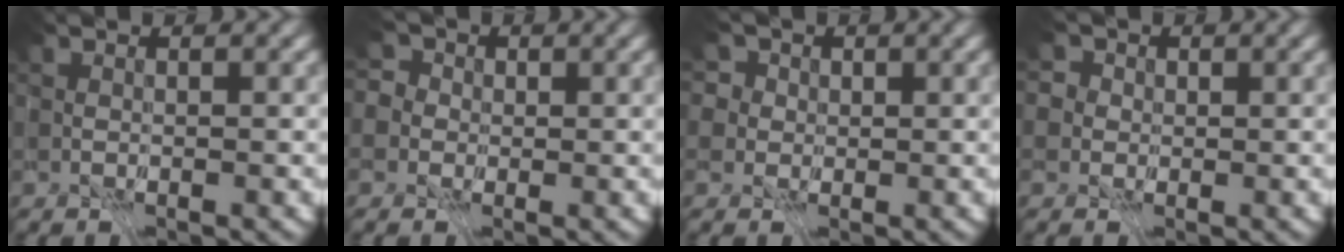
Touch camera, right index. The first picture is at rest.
{"total": 6.9, "force": [3.8, 4.7, 3.4], "torque": [-0.050, 0.026, 0.026]}
{"total": 7.4, "force": [4.3, 5.0, 3.4], "torque": [-0.068, 0.019, 0.048]}
{"total": 6.4, "force": [3.6, 4.5, 2.8], "torque": [-0.045, 0.013, 0.033]}